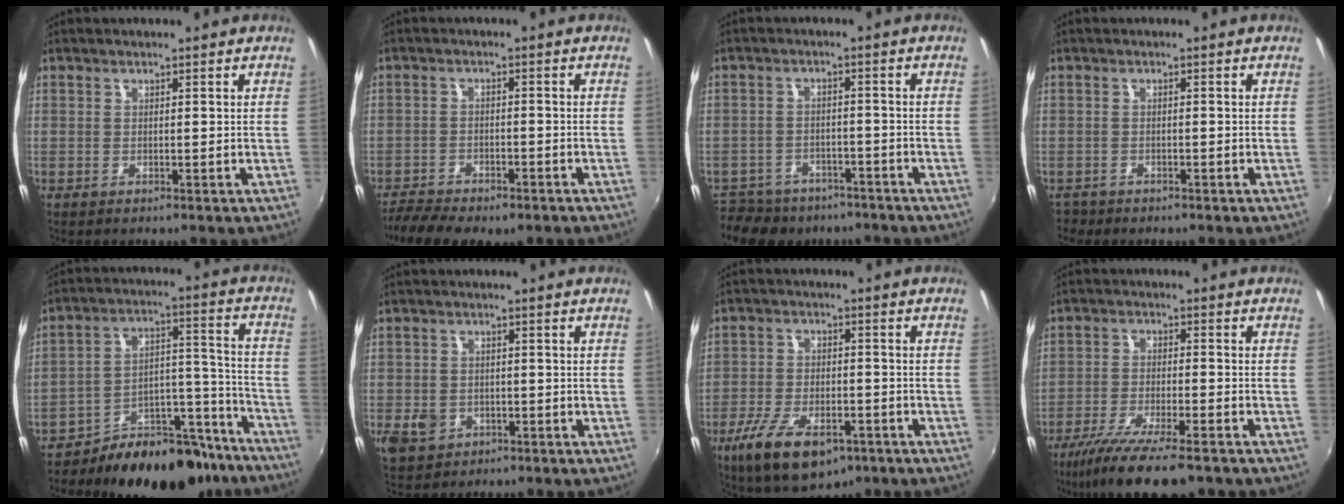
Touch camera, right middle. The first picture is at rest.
{"total": 10.3, "force": [-8.3, 3.4, 5.0], "torque": [-0.126, -0.030, -0.134]}
{"total": 14.2, "force": [-10.9, 7.4, 5.2], "torque": [-0.132, -0.003, -0.156]}
{"total": 2.0, "force": [-1.6, 1.2, 0.2], "torque": [-0.009, -0.003, -0.027]}
{"total": 19.6, "force": [-16.1, 8.7, 7.3], "torque": [-0.100, 0.068, -0.220]}
{"total": 6.0, "force": [-2.3, 4.8, 2.6], "torque": [-0.069, -0.001, -0.034]}
{"total": 13.7, "force": [-7.7, 6.3, 9.4], "torque": [-0.196, -0.030, -0.127]}
{"total": 13.1, "force": [-9.7, 2.5, 8.4], "torque": [-0.175, -0.042, -0.168]}